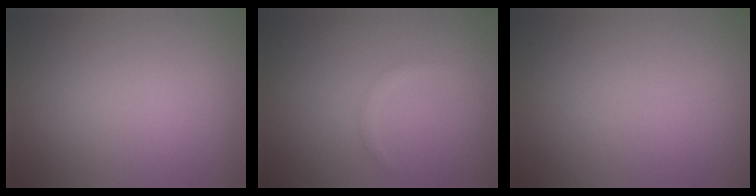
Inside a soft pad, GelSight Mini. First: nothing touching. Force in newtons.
{"total": 0.7, "press": 0.7, "slide": 0.1}
{"total": 0.0}